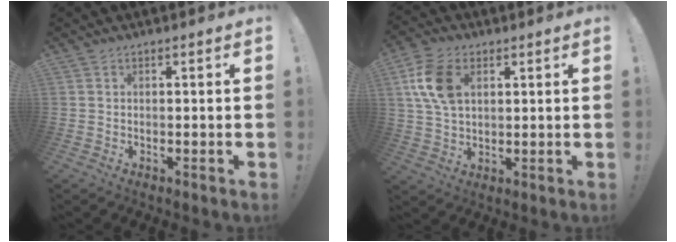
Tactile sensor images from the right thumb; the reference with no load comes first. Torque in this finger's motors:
{"motor_torque": [0.33, 0.33, 0.14, 0.14, 0.04]}